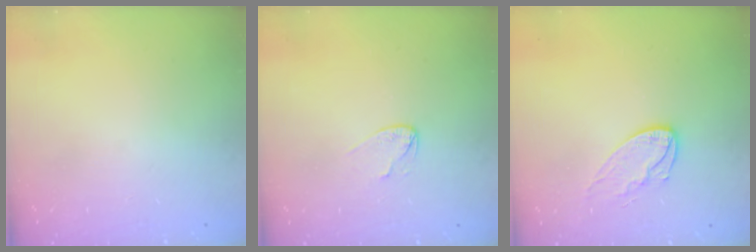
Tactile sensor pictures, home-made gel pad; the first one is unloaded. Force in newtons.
{"total": 3.9, "press": 3.9, "slide": 0.3}
{"total": 9.5, "press": 9.5, "slide": 0.7}